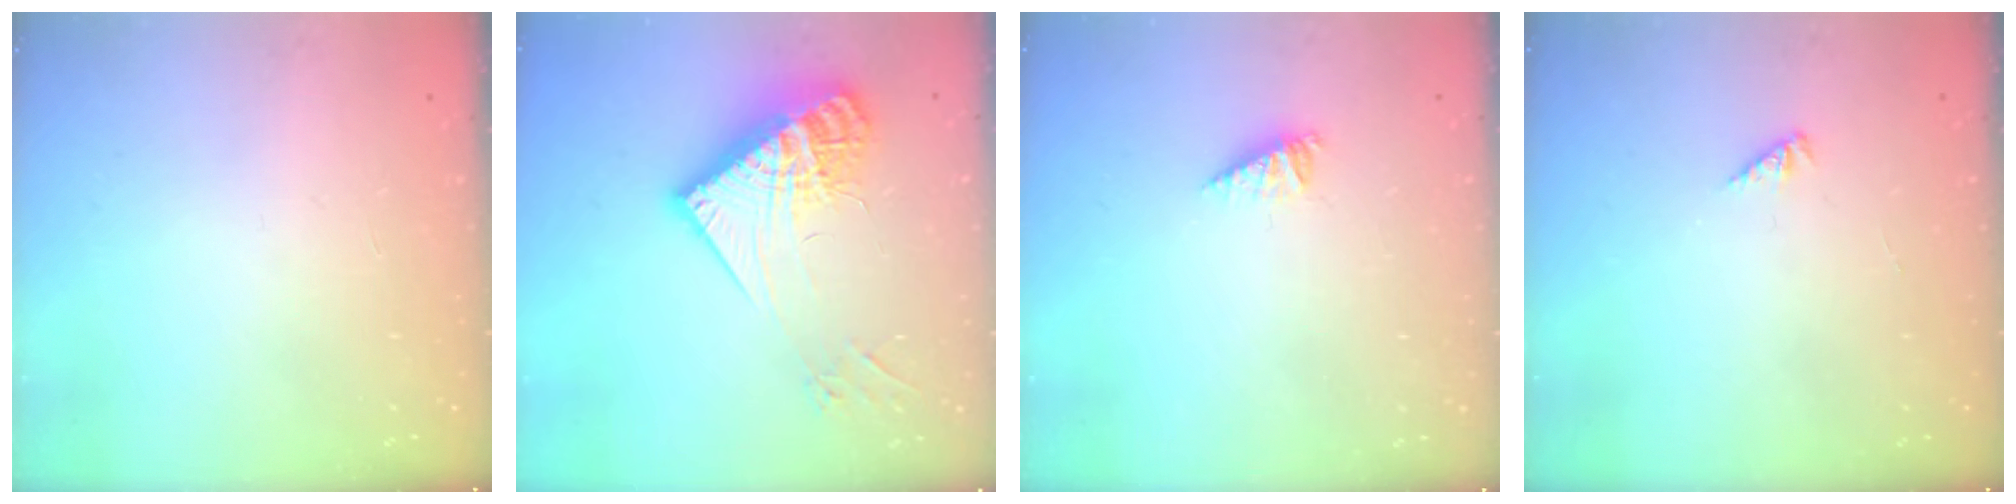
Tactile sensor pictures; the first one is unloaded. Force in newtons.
{"total": 17.7, "press": 17.7, "slide": 1.5}
{"total": 2.9, "press": 2.8, "slide": 0.2}
{"total": 0.0}